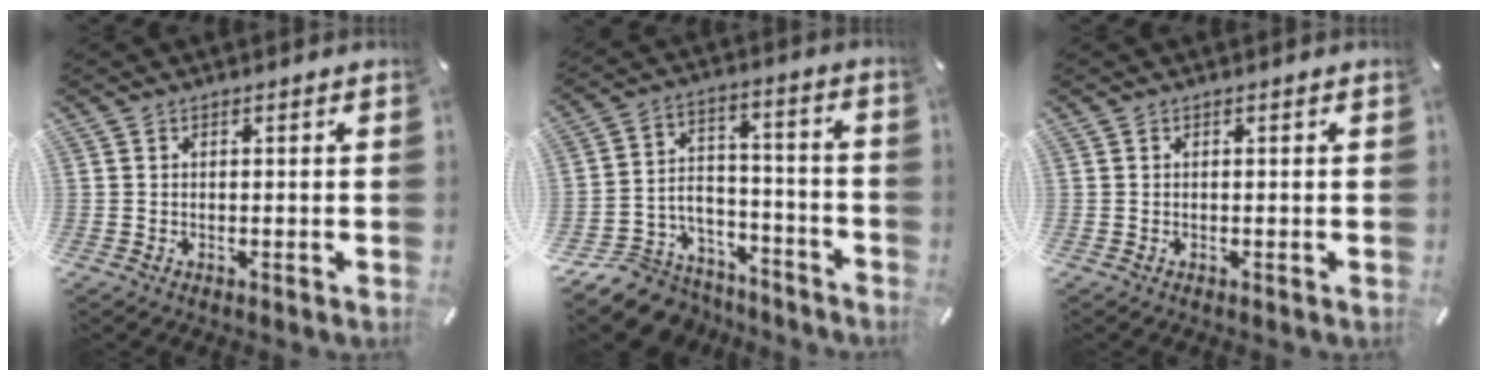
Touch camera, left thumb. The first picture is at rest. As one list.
[{"total": 11.2, "force": [-7.8, 7.5, 2.9], "torque": [-0.046, 0.044, -0.135]}, {"total": 0.0}]